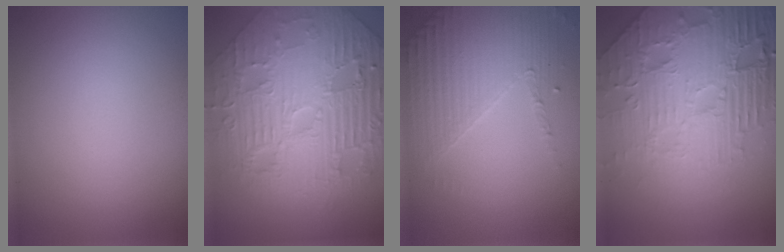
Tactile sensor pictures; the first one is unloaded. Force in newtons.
{"total": 11.9, "press": 7.7, "slide": 9.1}
{"total": 4.2, "press": 3.1, "slide": 2.9}
{"total": 8.6, "press": 6.3, "slide": 5.9}